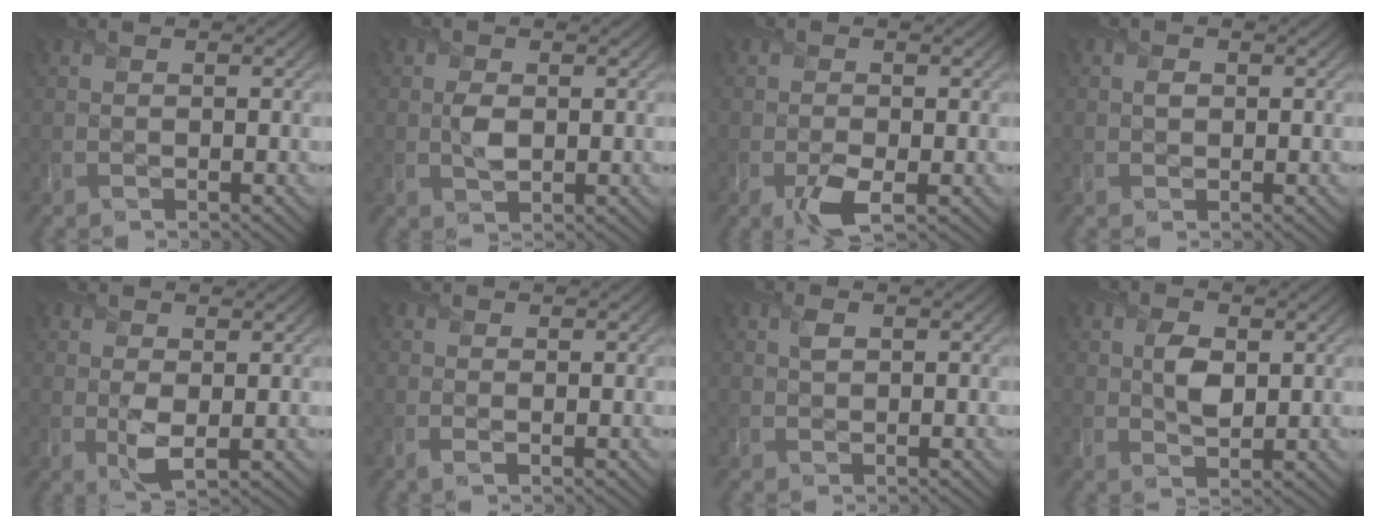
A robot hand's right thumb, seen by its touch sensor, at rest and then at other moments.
{"total": 2.5, "force": [0.1, 1.7, 1.9], "torque": [-0.043, -0.004, 0.001]}
{"total": 3.4, "force": [-1.4, 1.8, 2.5], "torque": [-0.049, -0.012, -0.026]}
{"total": 1.1, "force": [0.2, 1.0, 0.6], "torque": [-0.011, -0.003, -0.001]}
{"total": 3.0, "force": [0.1, 1.8, 2.4], "torque": [-0.054, -0.010, 0.005]}
{"total": 0.8, "force": [-0.1, 0.3, 0.7], "torque": [-0.016, -0.004, -0.005]}
{"total": 1.4, "force": [0.4, 0.9, 0.9], "torque": [-0.021, -0.002, 0.007]}
{"total": 4.0, "force": [0.7, 2.6, 3.0], "torque": [-0.062, -0.005, 0.011]}